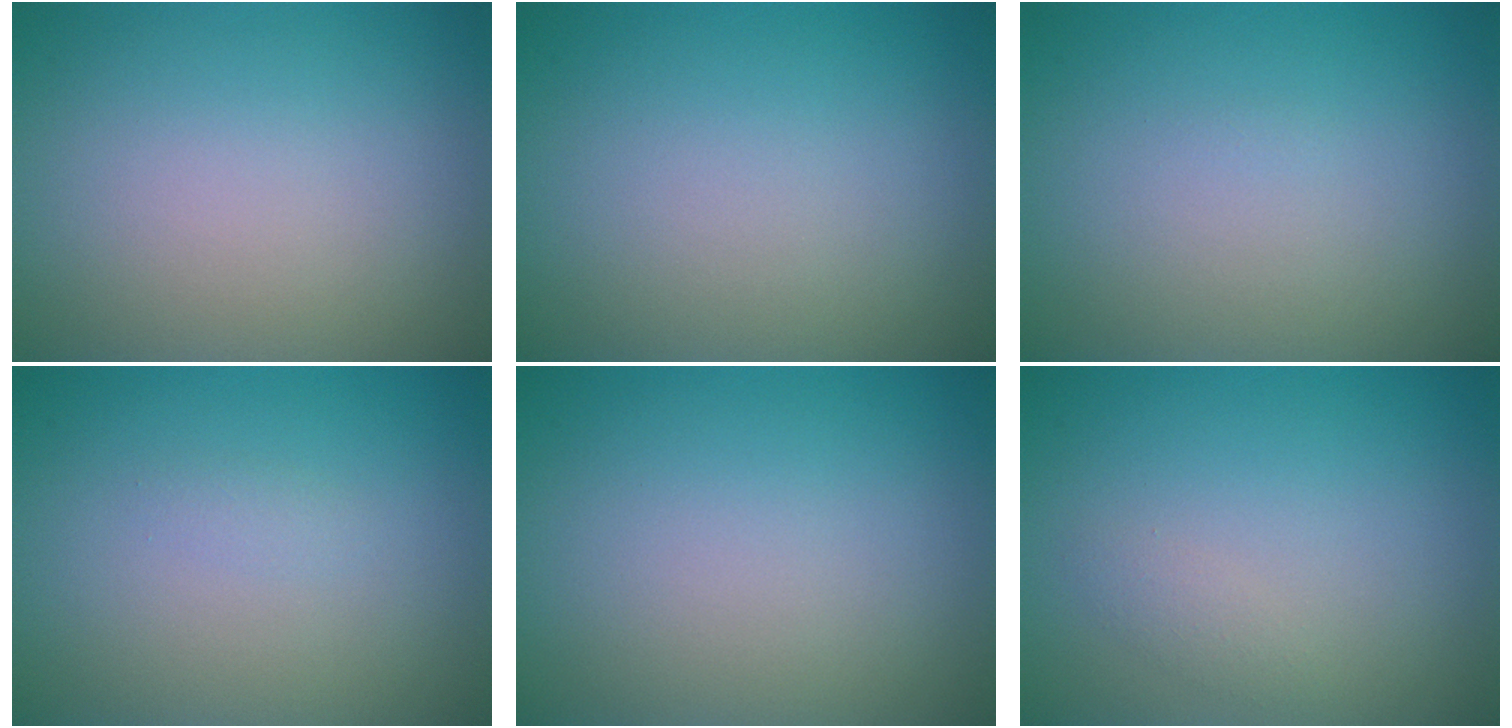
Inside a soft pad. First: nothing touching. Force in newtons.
{"total": 0.0}
{"total": 0.0}
{"total": 0.6, "press": 0.6, "slide": 0.0}
{"total": 0.0}
{"total": 0.9, "press": 0.9, "slide": 0.1}